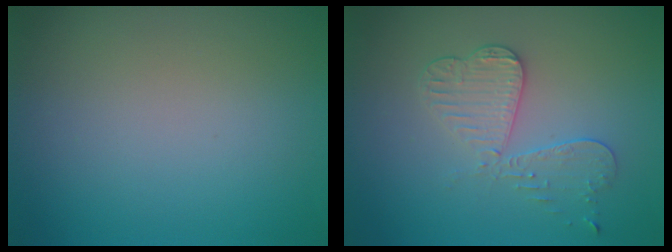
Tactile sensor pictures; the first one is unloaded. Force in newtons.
{"total": 3.3, "press": 3.2, "slide": 0.9}